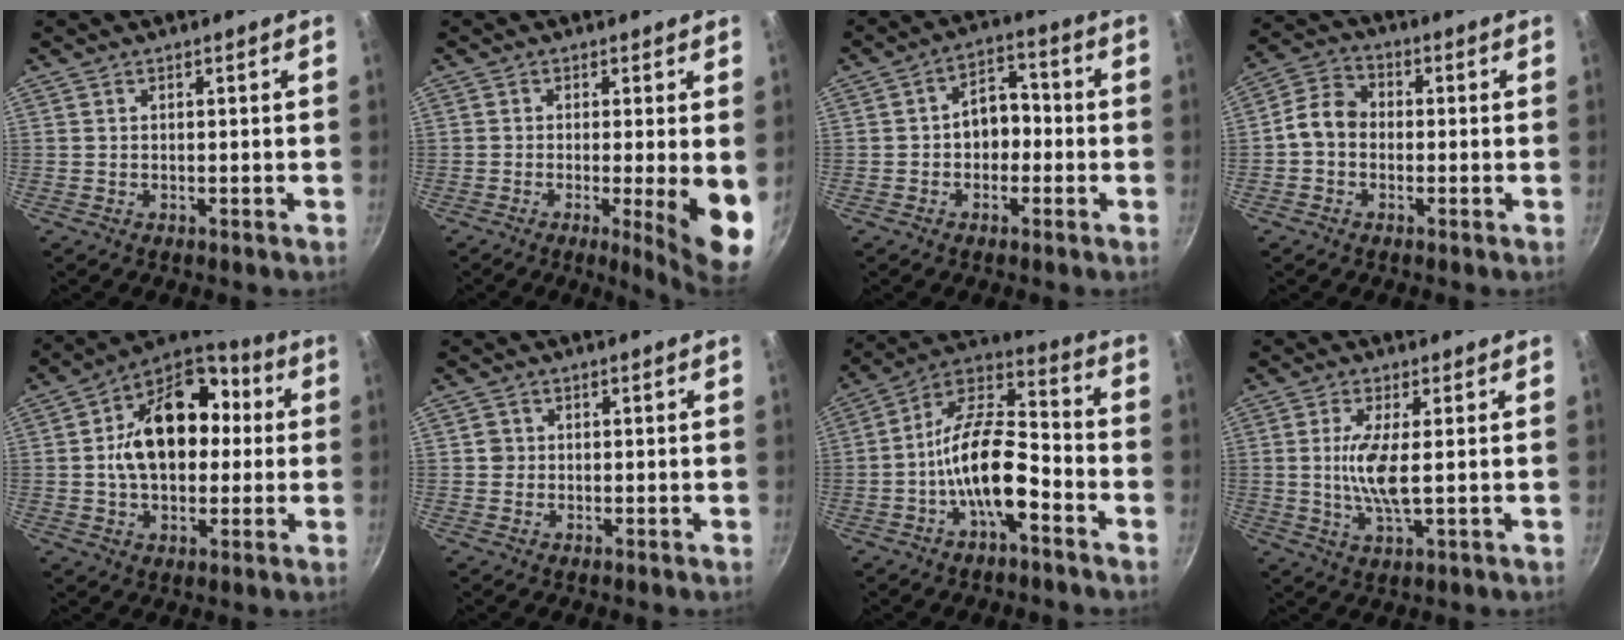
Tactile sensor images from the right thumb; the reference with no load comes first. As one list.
[{"total": 9.0, "force": [-1.3, 1.2, 8.8], "torque": [-0.118, -0.016, -0.016]}, {"total": 7.1, "force": [-1.0, 5.2, 4.6], "torque": [-0.020, 0.028, -0.024]}, {"total": 6.4, "force": [-0.9, 5.1, 3.8], "torque": [-0.052, 0.022, -0.036]}, {"total": 19.3, "force": [1.8, 13.5, 13.8], "torque": [-0.189, 0.039, 0.012]}, {"total": 1.7, "force": [0.0, 1.7, 0.3], "torque": [-0.002, 0.005, 0.001]}, {"total": 14.9, "force": [-5.5, 6.2, 12.4], "torque": [-0.204, 0.054, -0.113]}, {"total": 7.0, "force": [0.4, 1.5, 6.8], "torque": [-0.152, -0.009, 0.013]}]